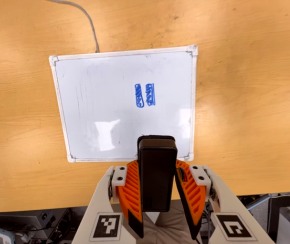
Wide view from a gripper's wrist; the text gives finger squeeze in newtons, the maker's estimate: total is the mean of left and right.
{"total": 5.6, "left": 4.1, "right": 7.0}